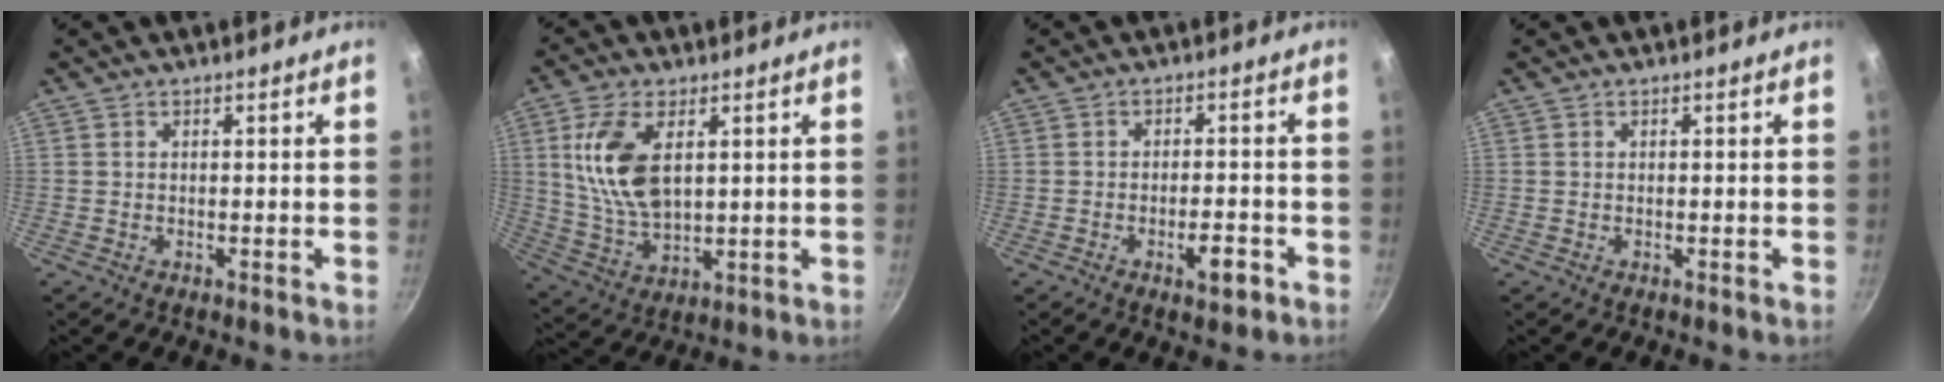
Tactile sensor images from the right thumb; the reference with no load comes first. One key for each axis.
{"total": 13.0, "fx": 3.4, "fy": 6.9, "fz": 10.5, "tx": -0.199, "ty": -0.019, "tz": 0.075}
{"total": 4.7, "fx": -2.3, "fy": 1.8, "fz": 3.7, "tx": -0.043, "ty": 0.015, "tz": -0.033}
{"total": 0.0}